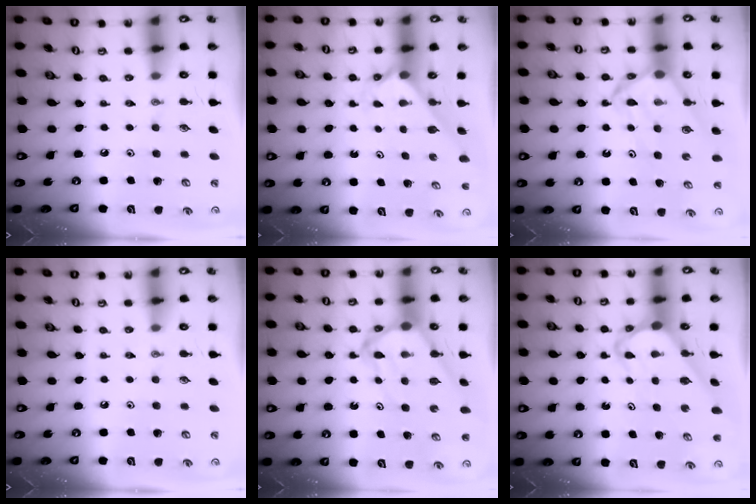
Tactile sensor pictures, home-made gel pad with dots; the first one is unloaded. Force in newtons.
{"total": 2.0, "press": 2.0, "slide": 0.2}
{"total": 9.1, "press": 9.0, "slide": 0.9}
{"total": 0.0}
{"total": 7.9, "press": 7.8, "slide": 0.8}
{"total": 4.3, "press": 4.3, "slide": 0.5}